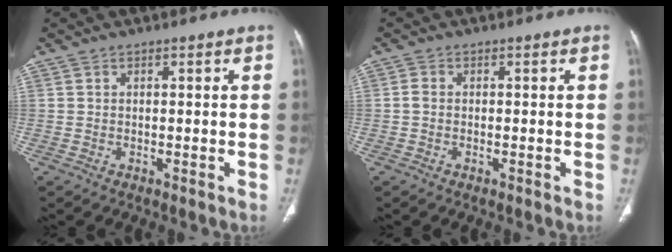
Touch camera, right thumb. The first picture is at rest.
{"total": 1.2, "force": [-0.3, 0.8, 0.8], "torque": [-0.015, 0.000, -0.009]}